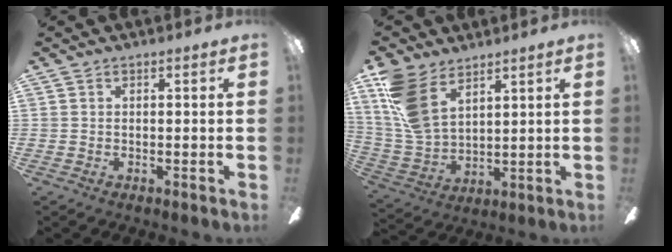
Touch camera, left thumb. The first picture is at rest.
{"total": 13.9, "force": [8.1, 7.4, 8.5], "torque": [-0.207, -0.028, 0.156]}